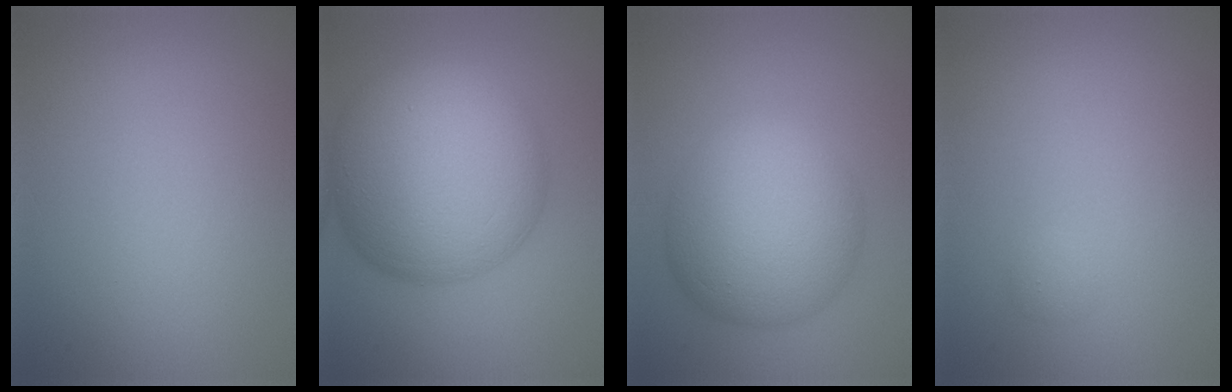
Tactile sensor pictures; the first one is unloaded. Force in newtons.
{"total": 15.2, "press": 15.2, "slide": 0.1}
{"total": 10.4, "press": 10.4, "slide": 0.3}
{"total": 0.6, "press": 0.6, "slide": 0.0}